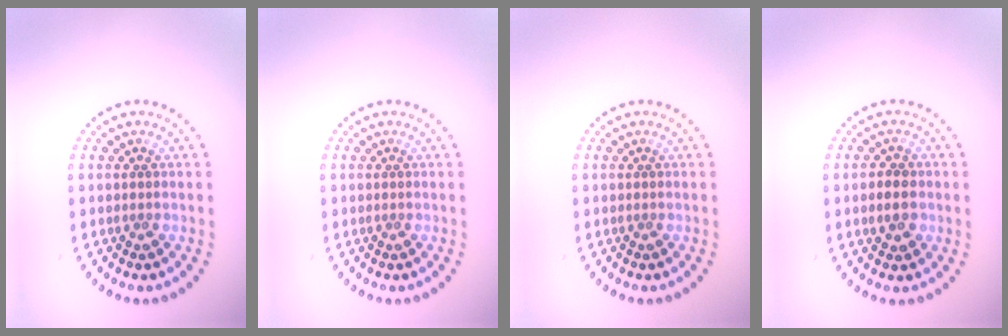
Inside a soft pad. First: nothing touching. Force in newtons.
{"total": 0.0}
{"total": 0.0}
{"total": 2.4, "press": 2.4, "slide": 0.5}